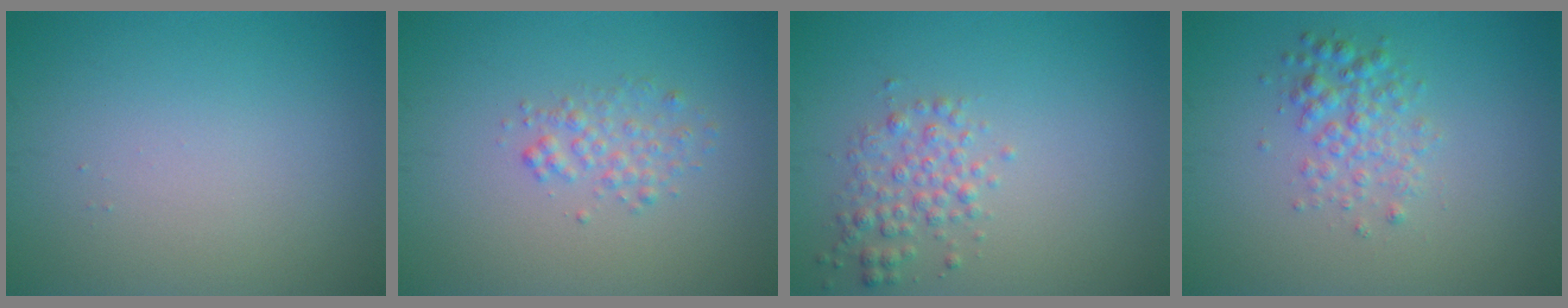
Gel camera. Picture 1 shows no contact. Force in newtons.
{"total": 1.8, "press": 1.8, "slide": 0.0}
{"total": 2.4, "press": 2.4, "slide": 0.0}
{"total": 2.5, "press": 2.5, "slide": 0.0}